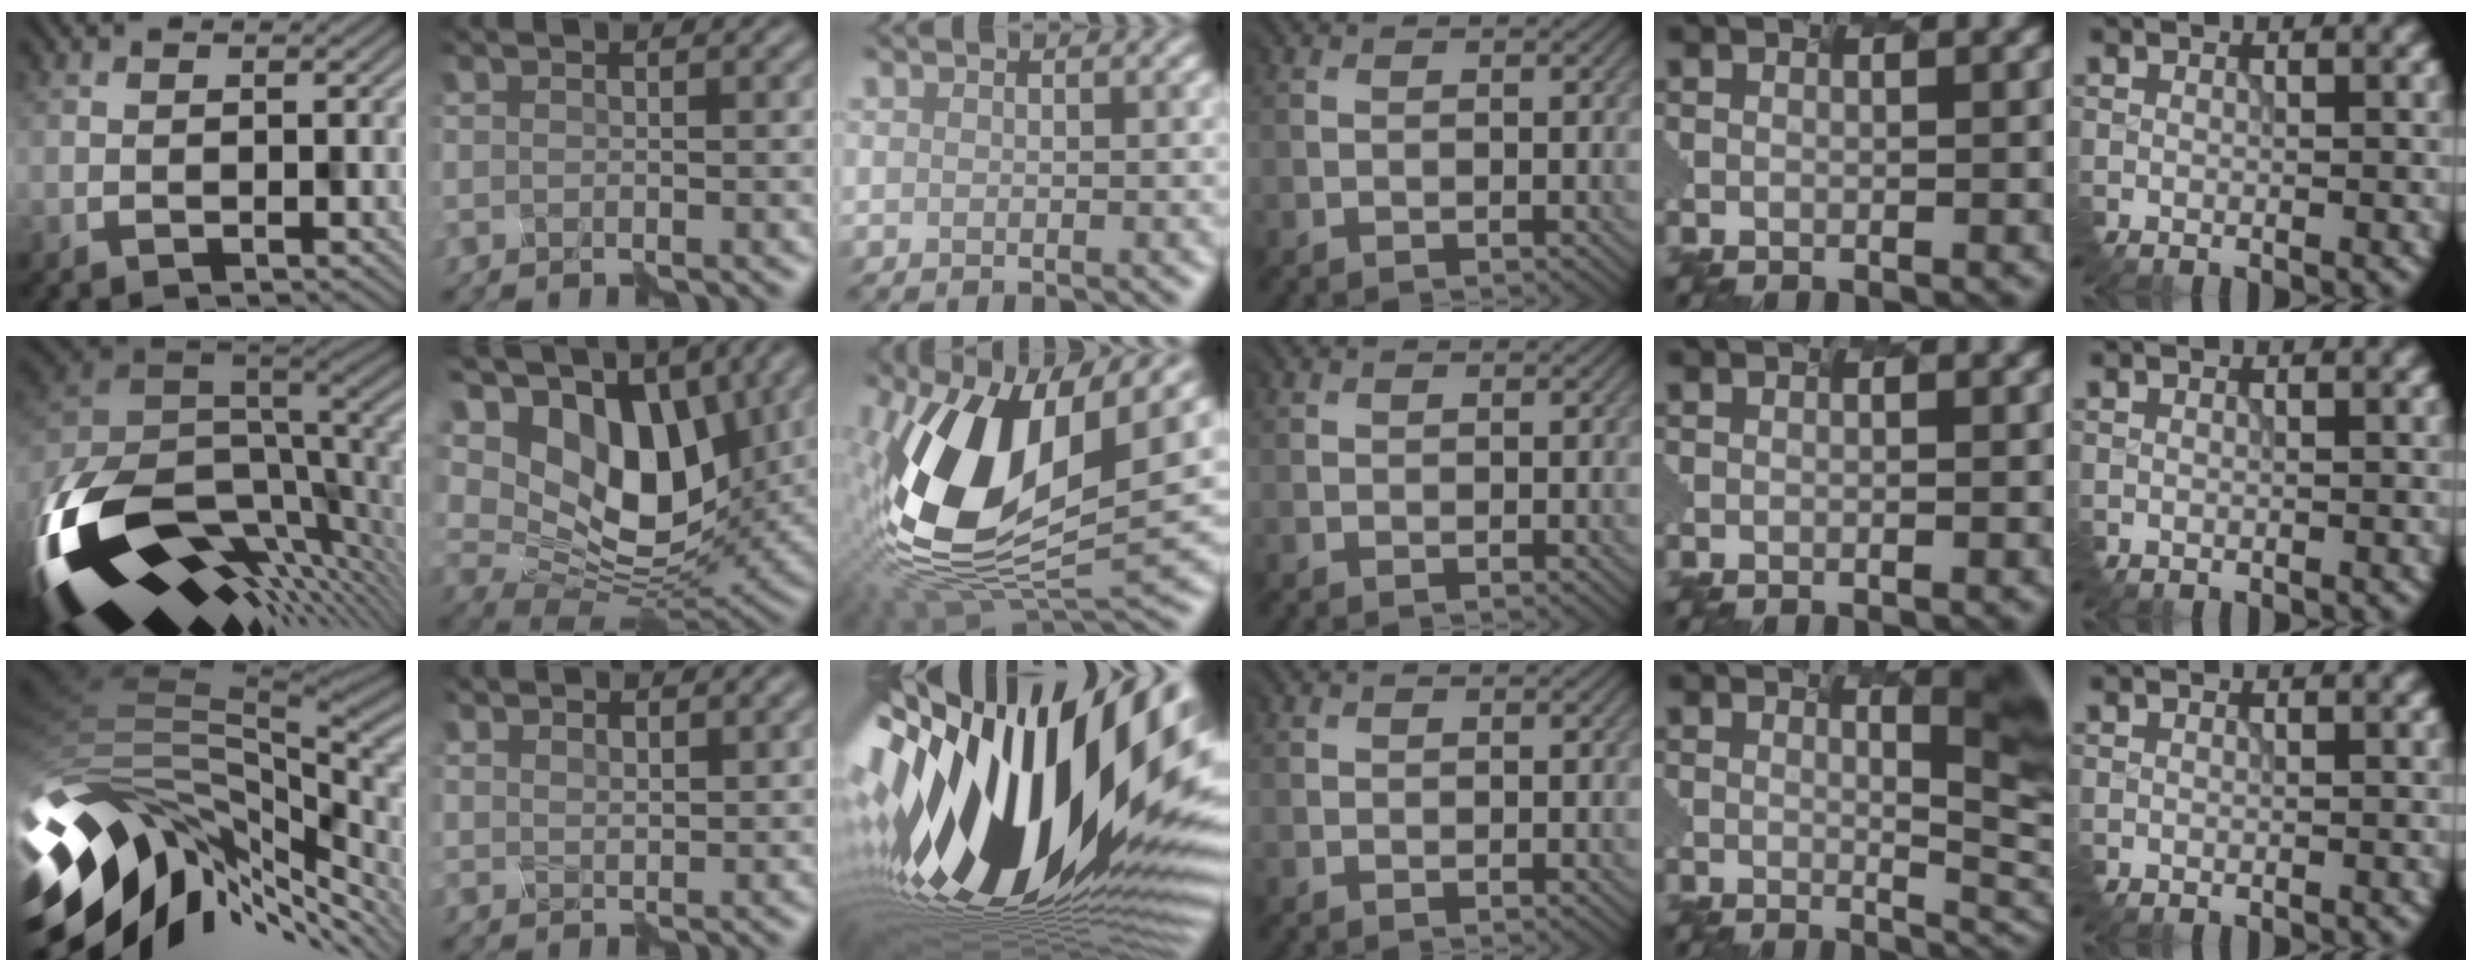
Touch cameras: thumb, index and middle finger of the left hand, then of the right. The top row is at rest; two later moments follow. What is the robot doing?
{"motion": "assemble", "object": "markers"}